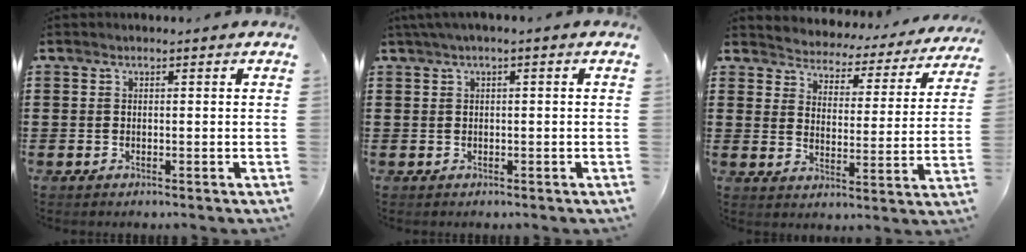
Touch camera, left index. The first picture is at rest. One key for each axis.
{"total": 1.3, "fx": -0.2, "fy": 0.1, "fz": 1.3, "tx": -0.019, "ty": -0.004, "tz": -0.002}
{"total": 3.4, "fx": 3.3, "fy": 0.4, "fz": -0.5, "tx": -0.016, "ty": -0.036, "tz": 0.050}